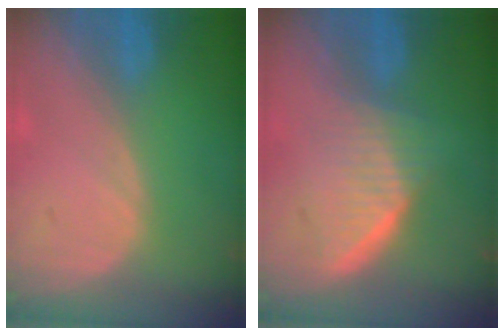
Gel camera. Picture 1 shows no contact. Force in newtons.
{"total": 6.5, "press": 6.0, "slide": 2.6}